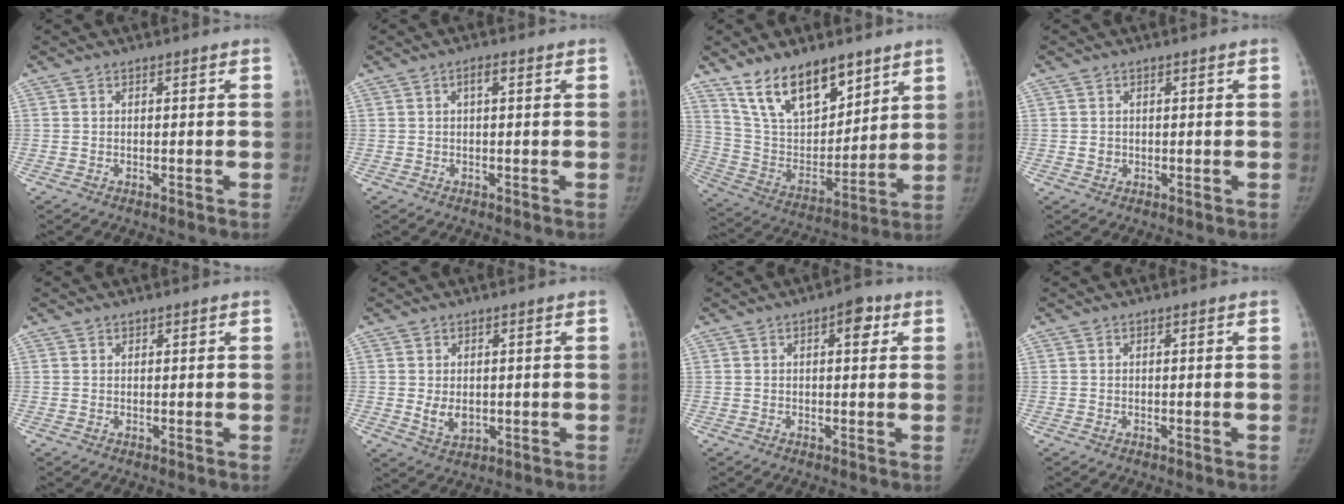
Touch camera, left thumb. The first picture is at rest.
{"total": 1.7, "force": [0.5, 0.7, 1.5], "torque": [-0.025, 0.004, 0.005]}
{"total": 18.0, "force": [12.4, 8.6, 9.8], "torque": [-0.117, -0.065, 0.234]}
{"total": 1.5, "force": [0.1, 1.4, 0.5], "torque": [-0.002, 0.000, 0.005]}
{"total": 0.5, "force": [0.4, 0.3, 0.0], "torque": [0.005, -0.002, 0.004]}
{"total": 4.1, "force": [0.0, 3.0, 2.7], "torque": [-0.036, -0.009, 0.011]}
{"total": 4.0, "force": [1.6, 1.9, 3.2], "torque": [-0.027, 0.001, 0.014]}
{"total": 0.0}